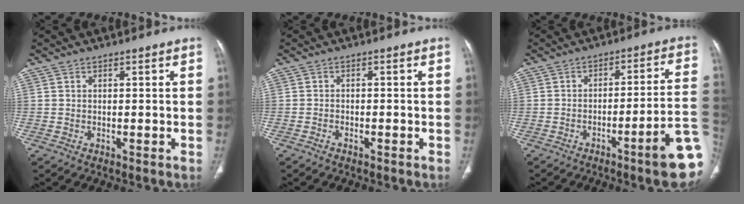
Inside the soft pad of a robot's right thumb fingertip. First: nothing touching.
{"total": 0.9, "force": [-0.8, 0.3, 0.4], "torque": [-0.013, 0.007, -0.011]}
{"total": 13.6, "force": [-5.8, 1.4, 12.2], "torque": [-0.128, 0.035, -0.080]}